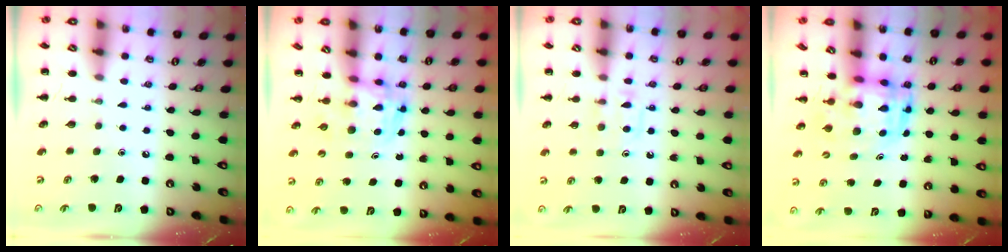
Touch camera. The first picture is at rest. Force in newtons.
{"total": 3.7, "press": 3.7, "slide": 0.6}
{"total": 6.3, "press": 6.0, "slide": 1.8}
{"total": 3.9, "press": 3.8, "slide": 0.8}